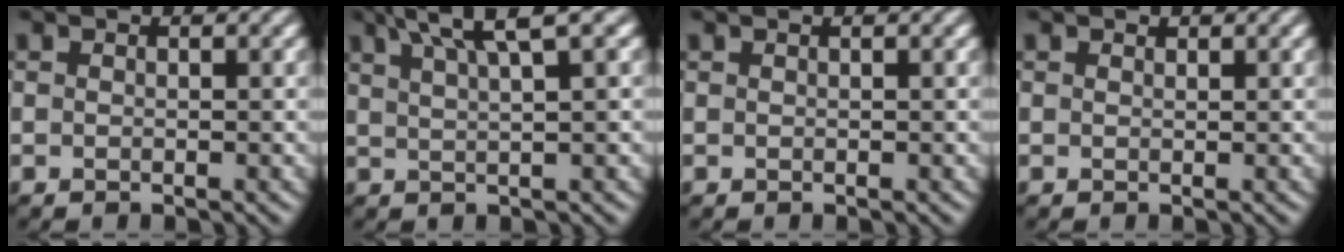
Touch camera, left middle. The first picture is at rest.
{"total": 4.9, "force": [3.2, 0.6, 3.6], "torque": [-0.057, 0.022, 0.052]}
{"total": 0.7, "force": [0.6, 0.1, 0.4], "torque": [-0.002, 0.001, 0.002]}
{"total": 0.6, "force": [0.6, 0.0, 0.0], "torque": [-0.003, -0.002, 0.008]}